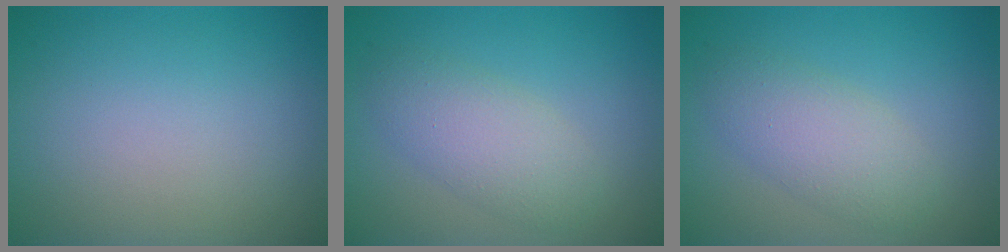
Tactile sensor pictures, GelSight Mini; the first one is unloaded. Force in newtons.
{"total": 3.8, "press": 3.8, "slide": 0.1}
{"total": 3.8, "press": 3.8, "slide": 0.1}